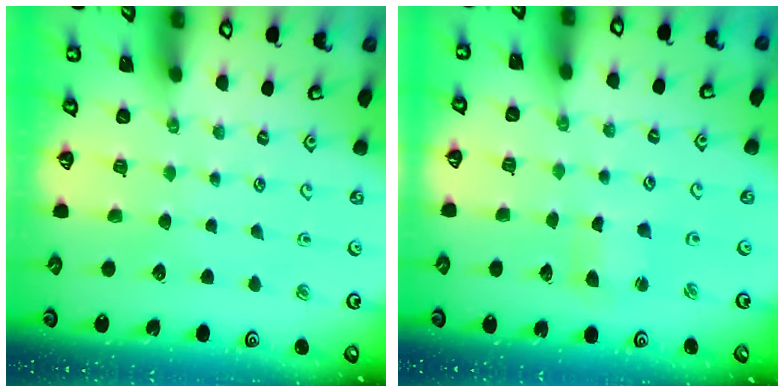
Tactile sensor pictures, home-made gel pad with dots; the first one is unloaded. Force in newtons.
{"total": 2.7, "press": 2.7, "slide": 0.3}